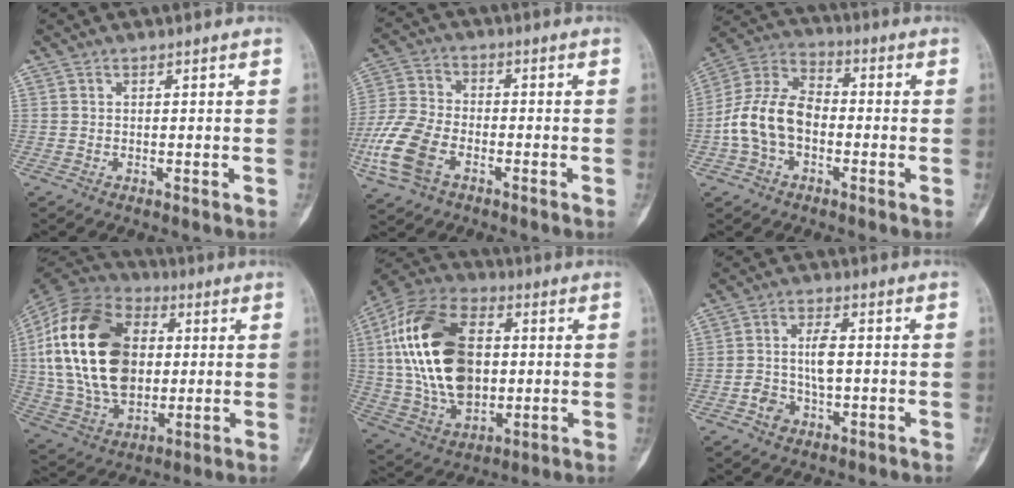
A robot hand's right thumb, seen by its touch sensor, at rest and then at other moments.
{"total": 12.1, "force": [-4.8, 7.4, 8.2], "torque": [-0.184, 0.013, -0.100]}
{"total": 12.8, "force": [-2.5, 8.7, 9.1], "torque": [-0.172, 0.042, -0.057]}
{"total": 25.9, "force": [3.1, 17.2, 19.1], "torque": [-0.361, 0.003, 0.059]}
{"total": 24.3, "force": [2.5, 15.2, 18.8], "torque": [-0.355, 0.004, 0.049]}
{"total": 6.4, "force": [-1.0, 3.9, 5.0], "torque": [-0.083, 0.019, -0.015]}